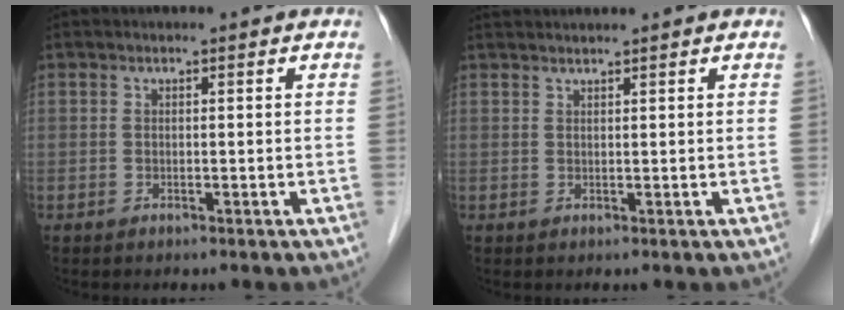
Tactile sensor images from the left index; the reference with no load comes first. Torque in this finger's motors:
{"motor_torque": [0.20, -0.38, 0.01, 0.00]}